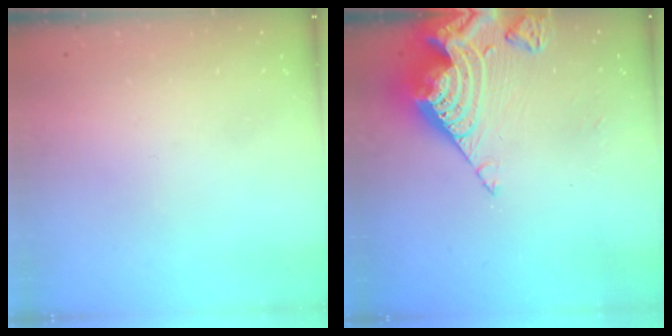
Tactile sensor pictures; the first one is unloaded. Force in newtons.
{"total": 21.6, "press": 21.4, "slide": 3.1}